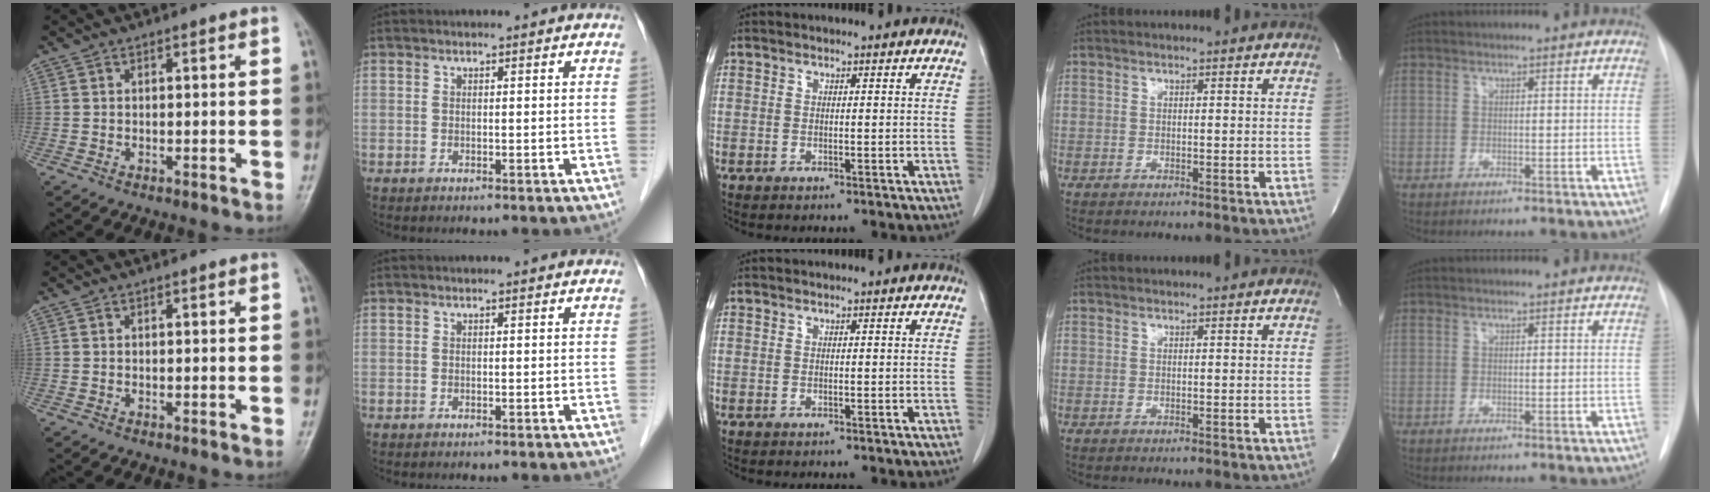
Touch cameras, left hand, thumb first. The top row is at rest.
{}